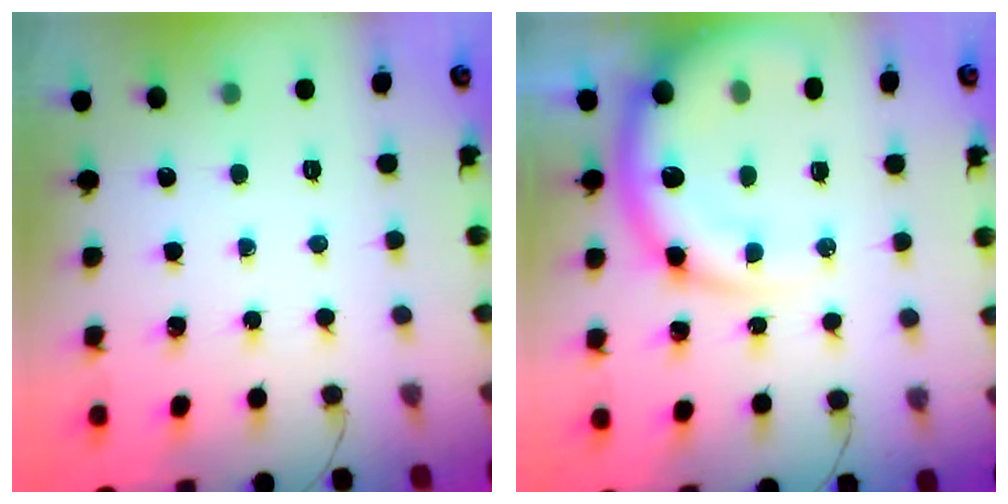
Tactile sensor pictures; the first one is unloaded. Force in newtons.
{"total": 16.0, "press": 15.5, "slide": 3.8}